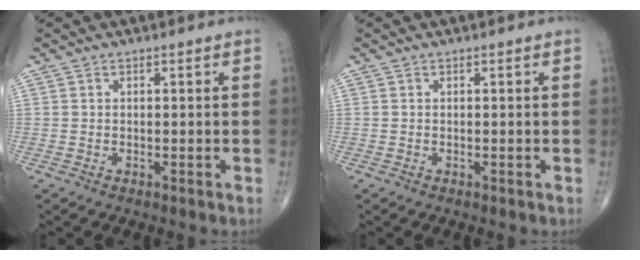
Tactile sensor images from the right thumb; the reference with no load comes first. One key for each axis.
{"total": 0.0}